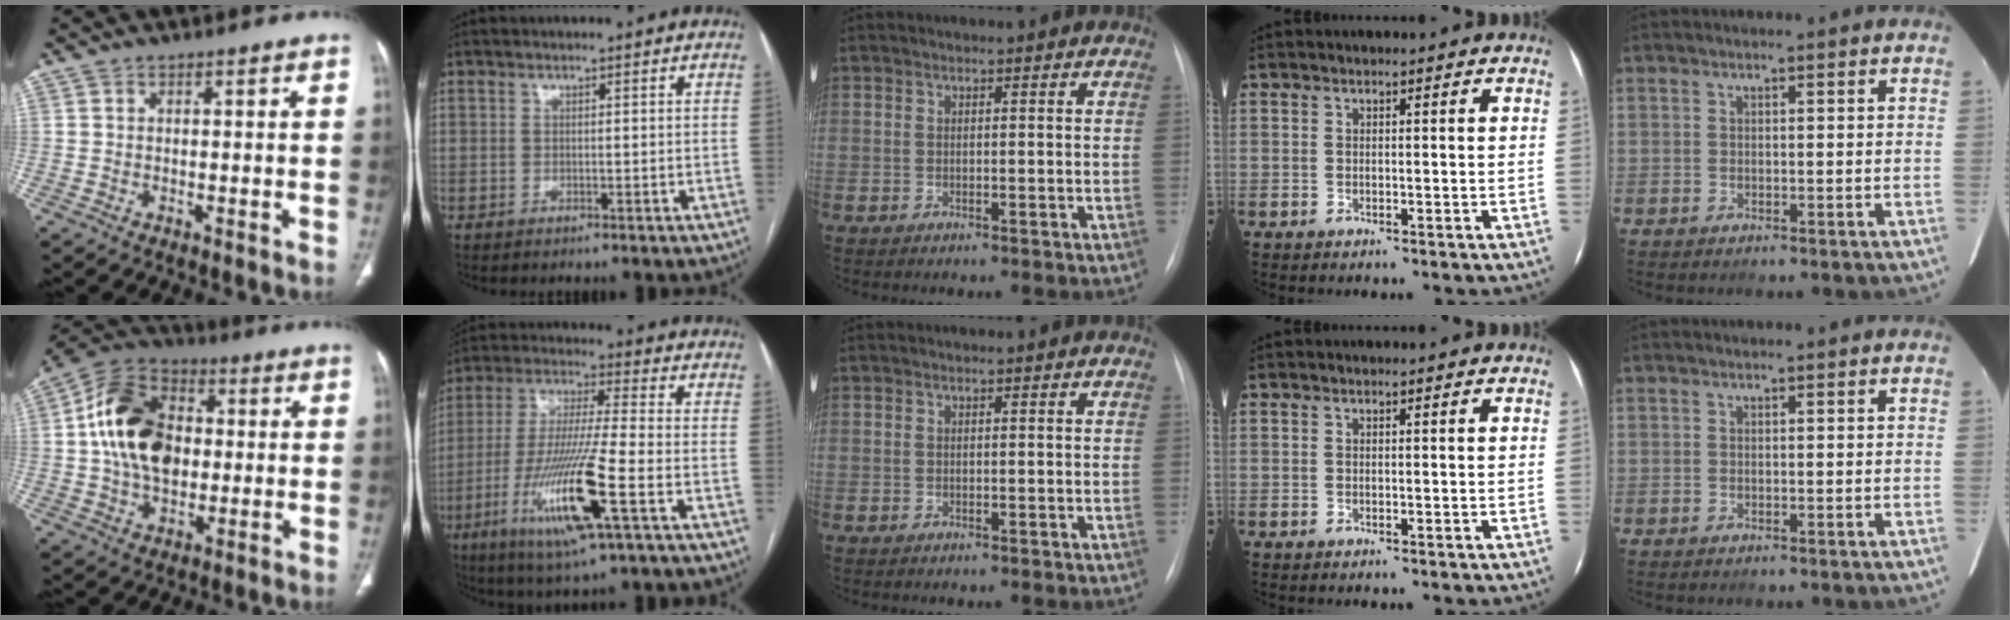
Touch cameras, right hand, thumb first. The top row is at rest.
{"thumb": {"total": 17.3, "force": [1.1, 11.9, 12.5], "torque": [-0.201, 0.020, 0.013]}, "index": {"total": 15.9, "force": [-5.9, 0.4, 14.8], "torque": [-0.302, -0.024, -0.110]}}